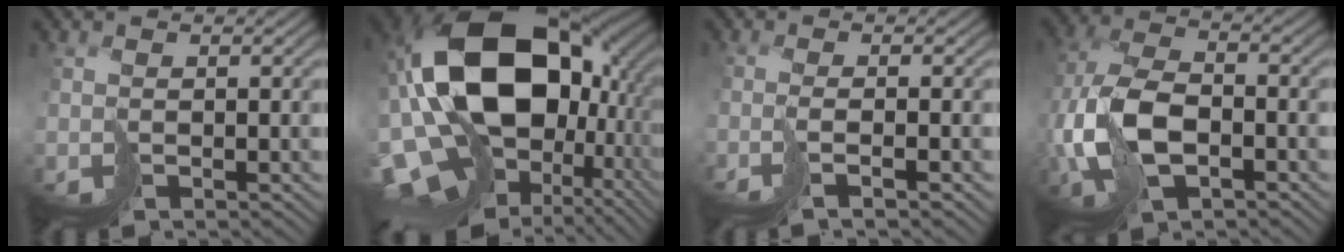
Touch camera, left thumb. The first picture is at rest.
{"total": 21.2, "force": [1.7, 15.2, 14.7], "torque": [-0.329, -0.035, 0.048]}
{"total": 1.9, "force": [-0.7, -0.4, 1.7], "torque": [-0.013, 0.005, -0.028]}
{"total": 11.1, "force": [-2.0, 6.4, 8.9], "torque": [-0.234, -0.010, -0.044]}